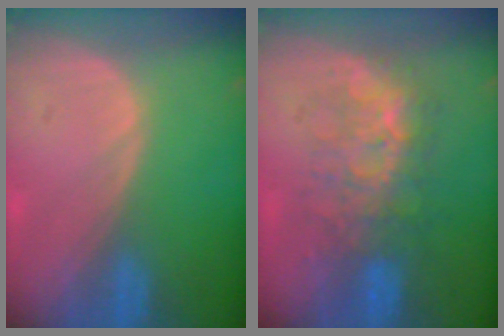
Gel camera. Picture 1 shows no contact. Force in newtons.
{"total": 7.9, "press": 7.7, "slide": 1.4}